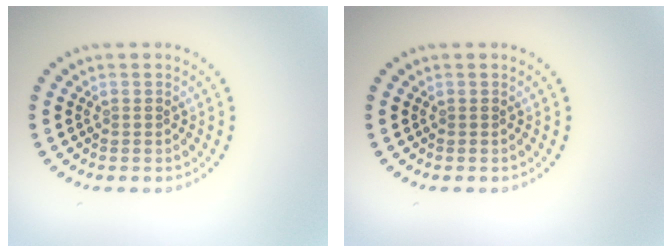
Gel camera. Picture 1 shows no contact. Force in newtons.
{"total": 0.0}